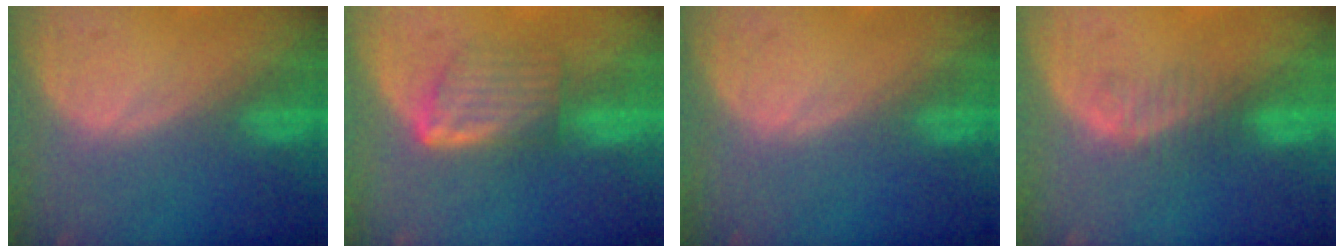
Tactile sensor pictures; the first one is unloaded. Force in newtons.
{"total": 5.8, "press": 5.3, "slide": 2.3}
{"total": 0.0}
{"total": 2.2, "press": 2.0, "slide": 0.9}